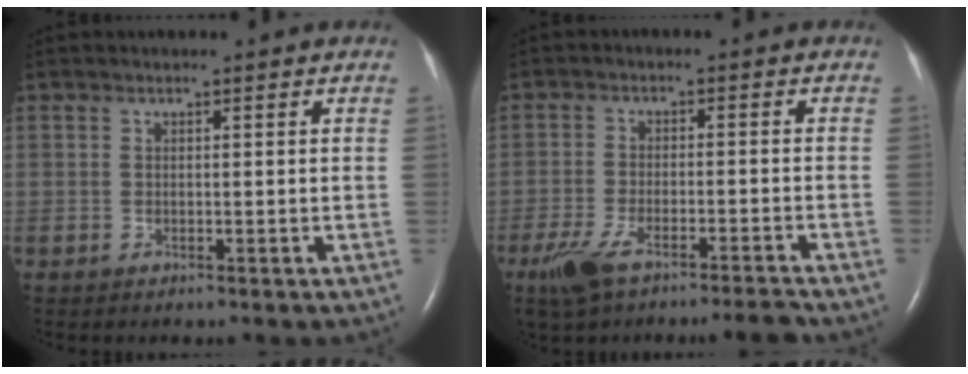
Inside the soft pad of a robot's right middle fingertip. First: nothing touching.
{"total": 7.6, "force": [-5.8, 0.9, 4.8], "torque": [-0.094, -0.012, -0.106]}